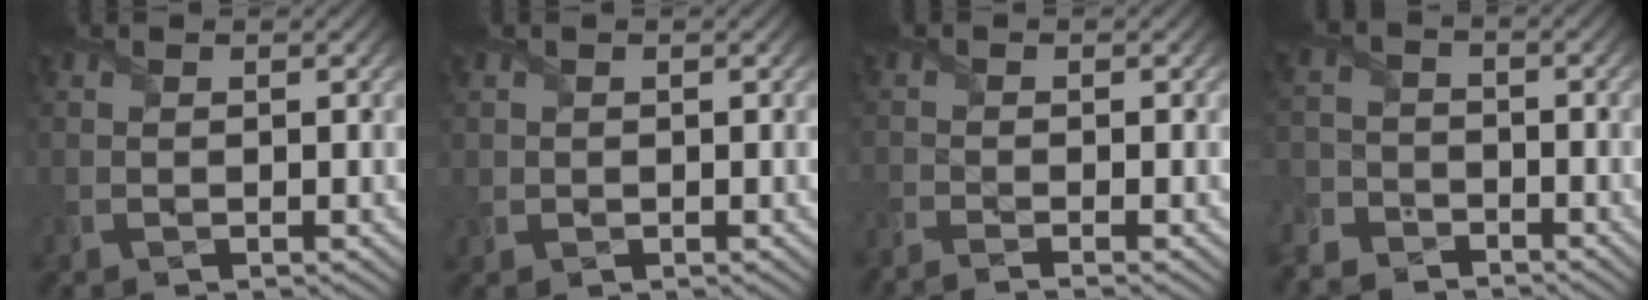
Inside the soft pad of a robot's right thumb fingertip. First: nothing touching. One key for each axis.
{"total": 1.0, "fx": 0.2, "fy": 0.9, "fz": -0.2, "tx": -0.002, "ty": -0.005, "tz": 0.000}
{"total": 2.3, "fx": -2.0, "fy": -0.3, "fz": 1.2, "tx": -0.028, "ty": -0.006, "tz": -0.046}
{"total": 5.4, "fx": -4.8, "fy": 2.4, "fz": 0.6, "tx": -0.019, "ty": -0.004, "tz": -0.108}